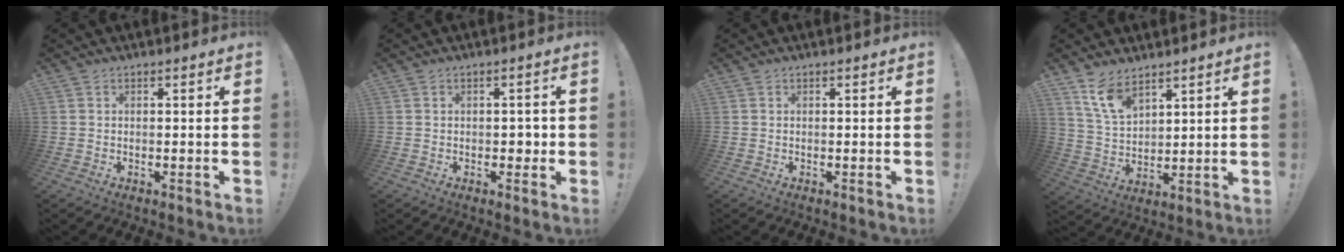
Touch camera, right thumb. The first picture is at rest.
{"total": 2.4, "force": [-0.4, 1.9, 1.5], "torque": [-0.023, 0.007, -0.008]}
{"total": 0.0}
{"total": 9.9, "force": [7.2, 5.1, 4.6], "torque": [-0.096, -0.034, 0.141]}